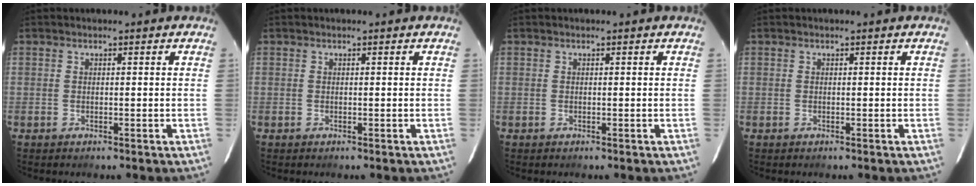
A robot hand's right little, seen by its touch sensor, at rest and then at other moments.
{"total": 0.0}
{"total": 0.0}
{"total": 0.0}